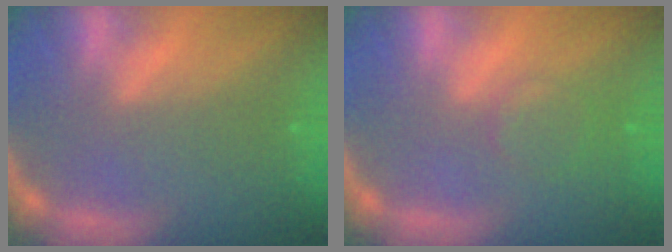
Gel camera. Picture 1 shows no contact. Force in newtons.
{"total": 2.4}